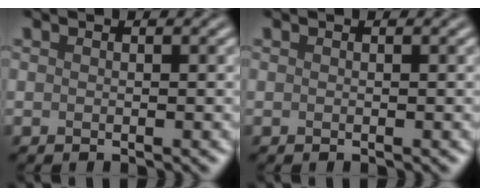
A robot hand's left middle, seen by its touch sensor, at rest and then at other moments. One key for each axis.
{"total": 0.0}